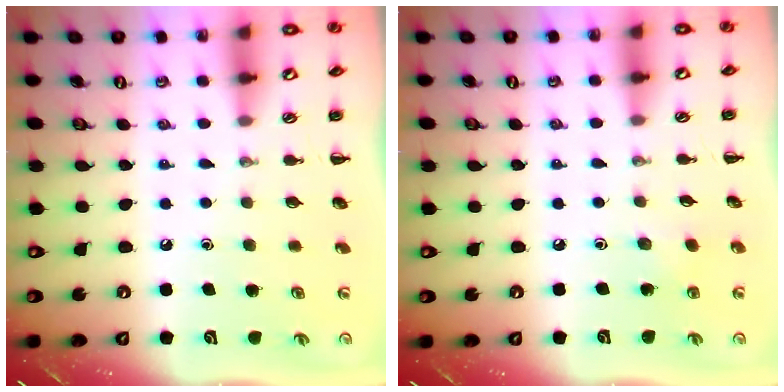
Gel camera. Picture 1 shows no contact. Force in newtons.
{"total": 2.6, "press": 2.5, "slide": 0.9}